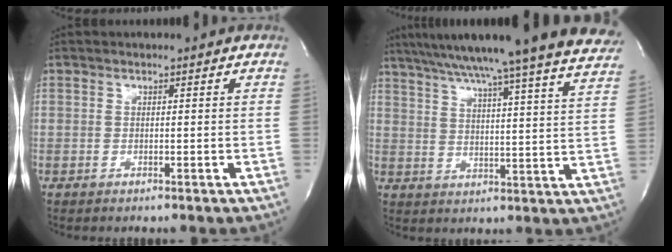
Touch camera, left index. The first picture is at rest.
{"total": 30.3, "force": [26.5, 0.1, 14.7], "torque": [-0.234, -0.048, 0.340]}